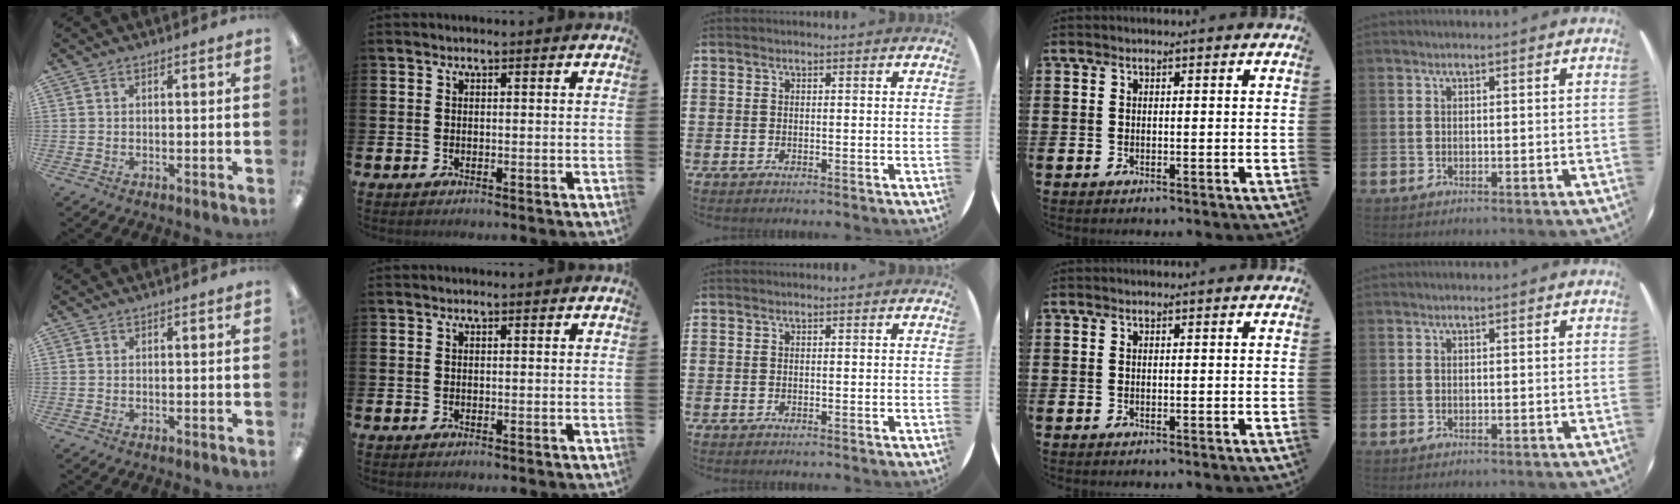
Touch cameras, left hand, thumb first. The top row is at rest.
{}